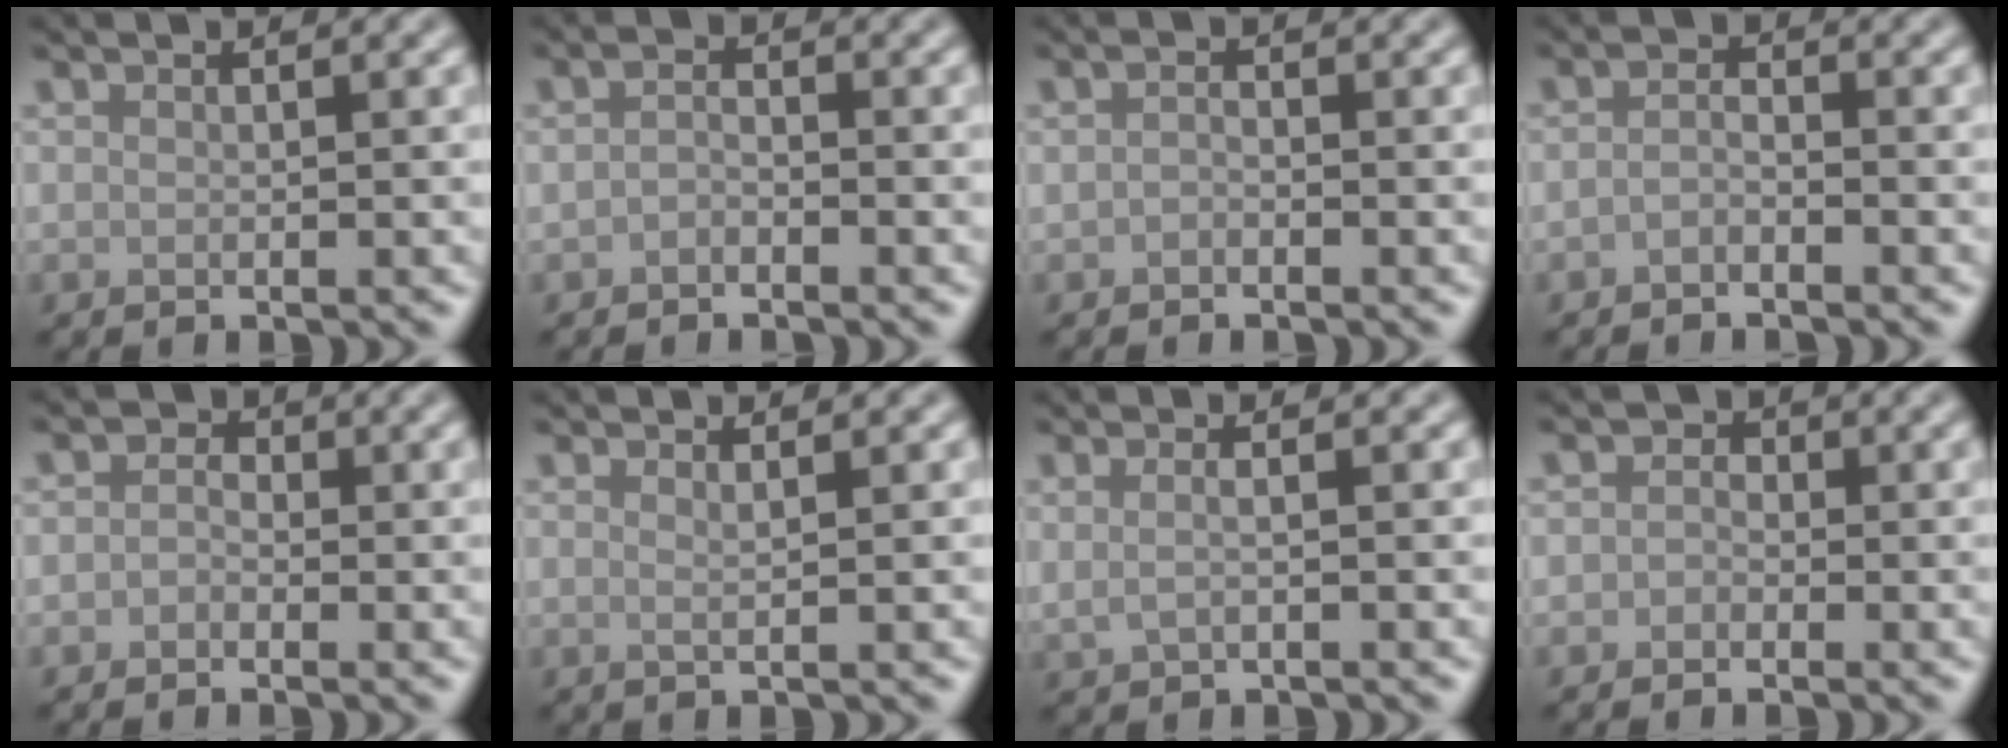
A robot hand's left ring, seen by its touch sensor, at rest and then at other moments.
{"total": 1.1, "force": [-0.7, 0.6, 0.6], "torque": [-0.013, 0.002, -0.017]}
{"total": 0.8, "force": [-0.4, 0.5, 0.4], "torque": [-0.010, -0.001, -0.009]}
{"total": 1.2, "force": [-0.8, 0.4, 0.7], "torque": [-0.016, 0.003, -0.020]}
{"total": 1.4, "force": [-0.2, 1.3, 0.5], "torque": [0.005, 0.000, -0.018]}
{"total": 1.0, "force": [0.6, 0.4, 0.7], "torque": [-0.003, -0.003, 0.005]}
{"total": 1.3, "force": [0.2, 0.5, 1.2], "torque": [-0.026, -0.004, 0.000]}
{"total": 1.4, "force": [-0.1, 1.3, 0.4], "torque": [0.014, 0.000, -0.021]}